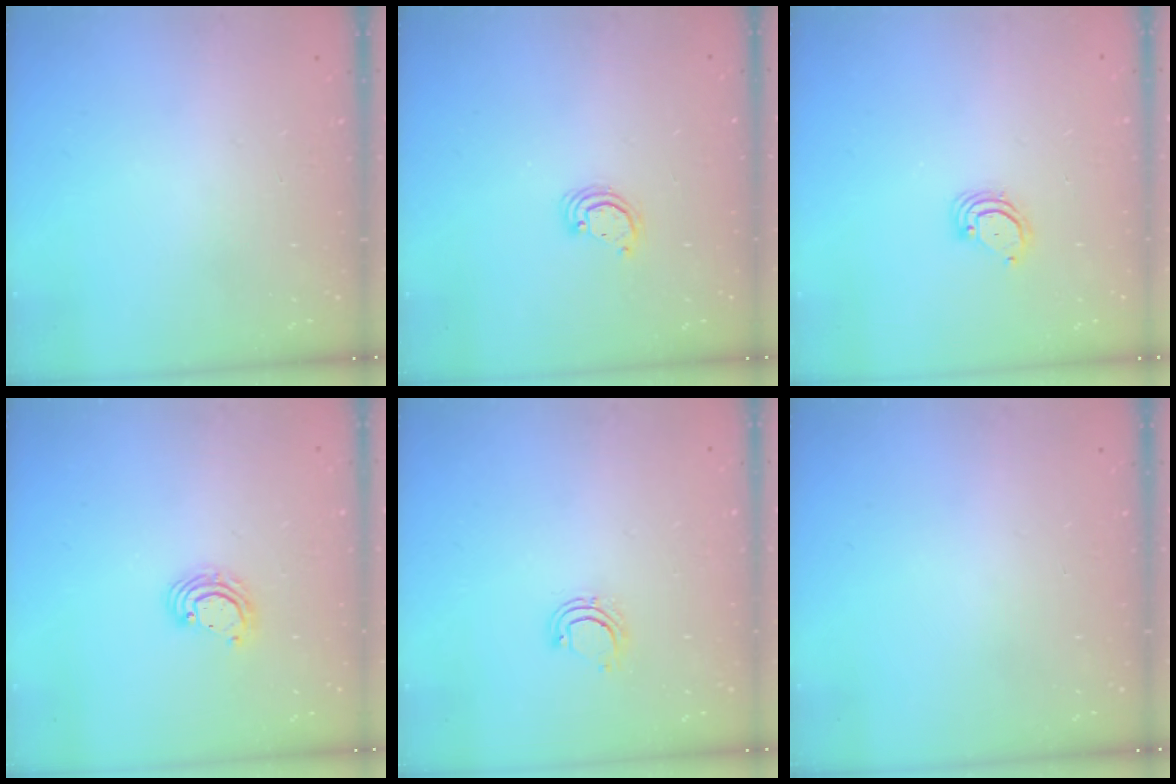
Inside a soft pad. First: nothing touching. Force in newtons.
{"total": 2.5, "press": 2.5, "slide": 0.2}
{"total": 3.5, "press": 3.5, "slide": 0.3}
{"total": 4.6, "press": 4.6, "slide": 0.2}
{"total": 5.4, "press": 5.4, "slide": 0.5}
{"total": 0.0}